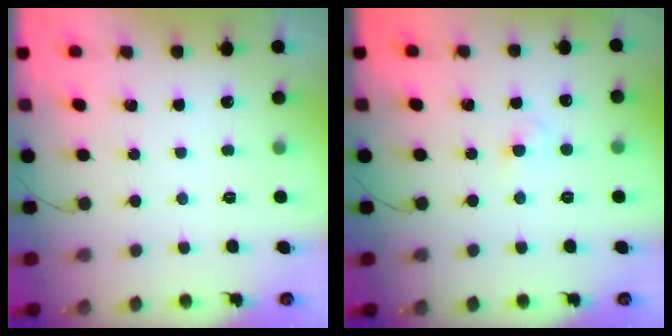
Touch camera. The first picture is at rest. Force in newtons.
{"total": 2.5, "press": 2.3, "slide": 1.0}